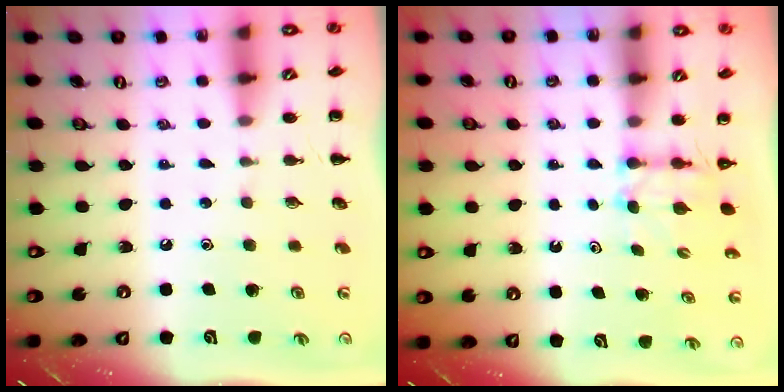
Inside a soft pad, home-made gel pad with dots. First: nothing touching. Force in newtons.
{"total": 2.8, "press": 2.6, "slide": 1.1}